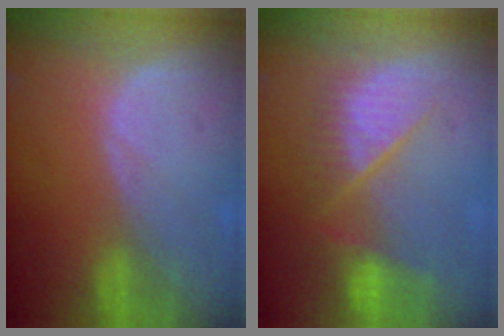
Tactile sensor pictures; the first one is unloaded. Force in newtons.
{"total": 9.7, "press": 8.2, "slide": 5.1}